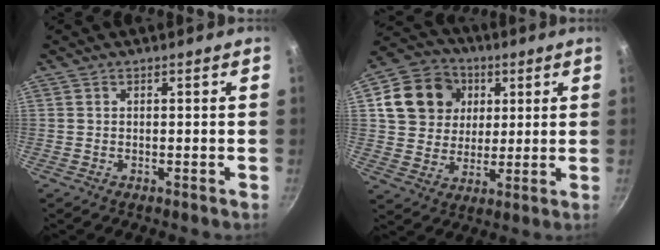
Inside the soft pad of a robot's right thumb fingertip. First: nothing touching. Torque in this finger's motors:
{"motor_torque": [0.83, 1.97, 0.41, -0.37, 0.06]}